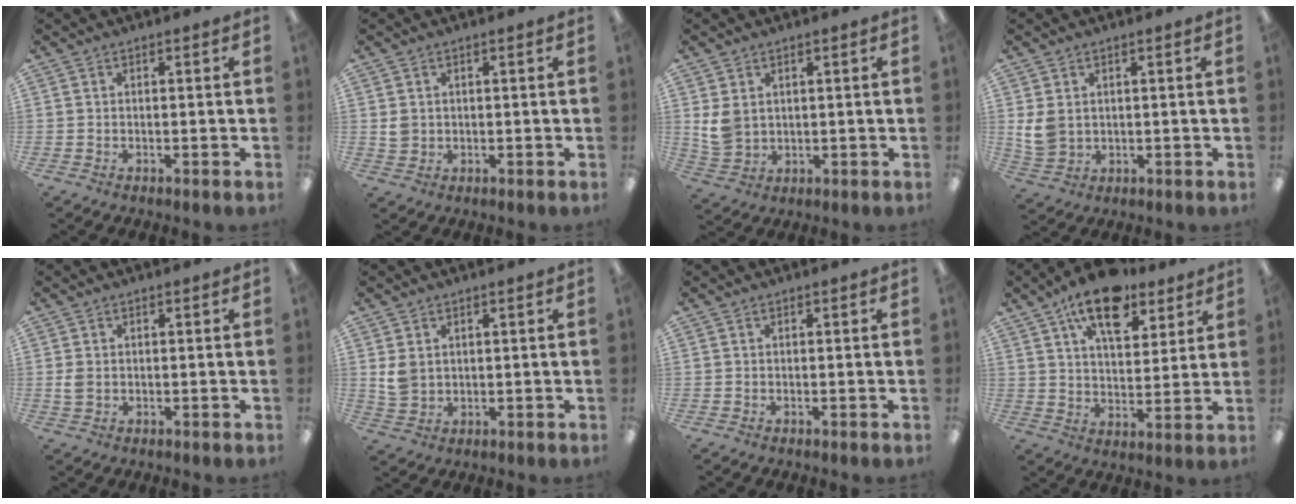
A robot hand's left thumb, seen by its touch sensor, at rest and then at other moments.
{"total": 2.9, "force": [0.8, 2.5, 1.2], "torque": [-0.016, 0.002, 0.013]}
{"total": 5.6, "force": [2.0, 4.3, 3.0], "torque": [-0.059, 0.001, 0.041]}
{"total": 5.7, "force": [1.6, 4.4, 3.2], "torque": [-0.076, 0.003, 0.034]}
{"total": 2.6, "force": [0.2, 1.8, 1.8], "torque": [-0.035, 0.006, 0.004]}
{"total": 4.3, "force": [1.6, 3.3, 2.2], "torque": [-0.047, 0.004, 0.034]}
{"total": 0.0}
{"total": 15.0, "force": [10.3, 6.9, 8.4], "torque": [-0.133, -0.045, 0.179]}